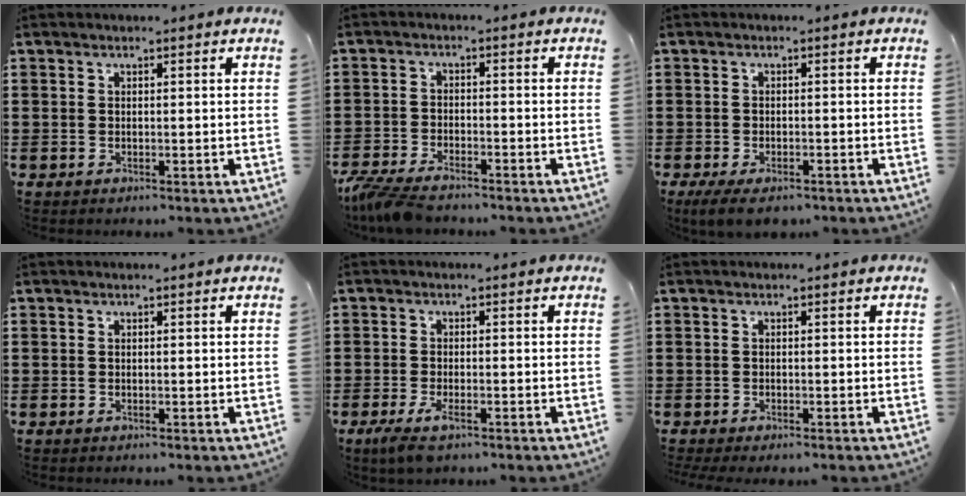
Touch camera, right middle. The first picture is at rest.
{"total": 4.3, "force": [-4.0, 0.6, 1.6], "torque": [-0.057, -0.012, -0.086]}
{"total": 2.7, "force": [-2.2, 0.8, 1.4], "torque": [-0.040, -0.006, -0.047]}
{"total": 0.0}
{"total": 3.4, "force": [-2.1, 1.0, 2.5], "torque": [-0.065, -0.008, -0.043]}
{"total": 0.7, "force": [-0.7, 0.0, 0.3], "torque": [-0.008, -0.006, -0.012]}